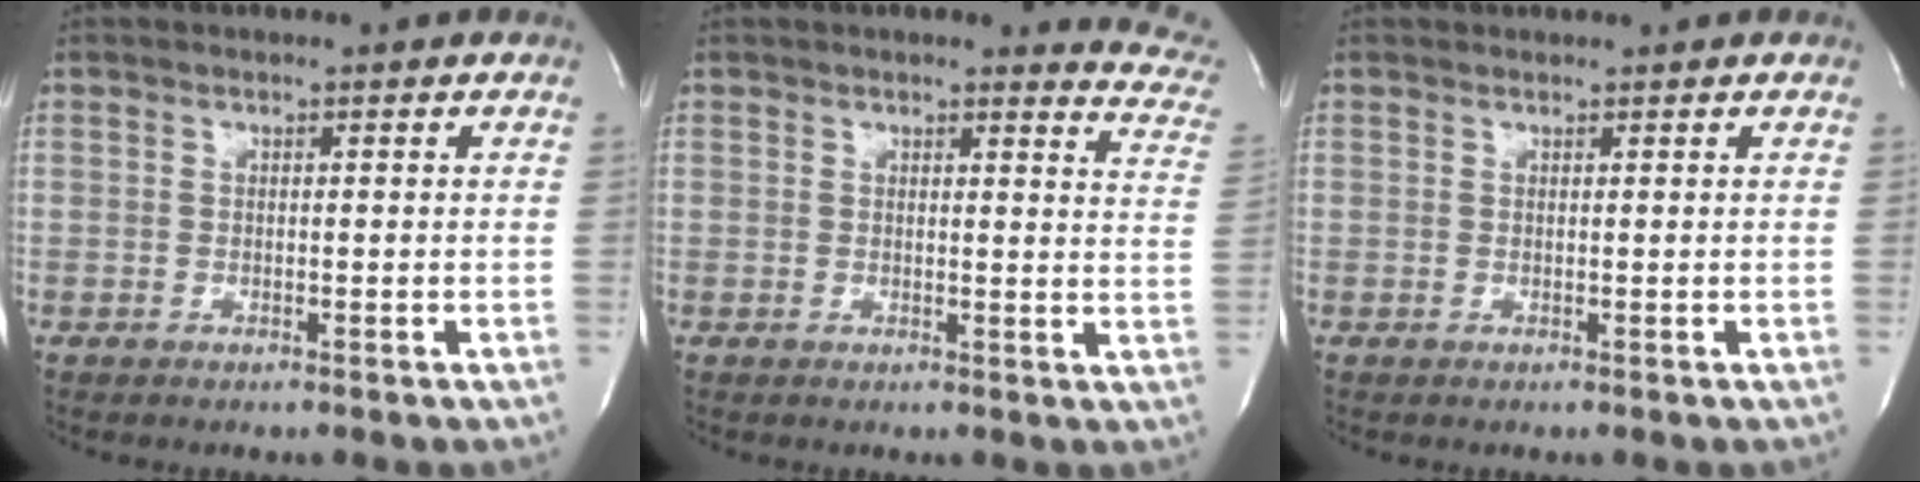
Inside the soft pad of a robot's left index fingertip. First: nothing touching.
{"total": 9.7, "force": [9.2, 1.5, 2.6], "torque": [0.001, -0.053, 0.064]}
{"total": 1.0, "force": [1.0, 0.1, 0.0], "torque": [-0.009, 0.009, 0.017]}